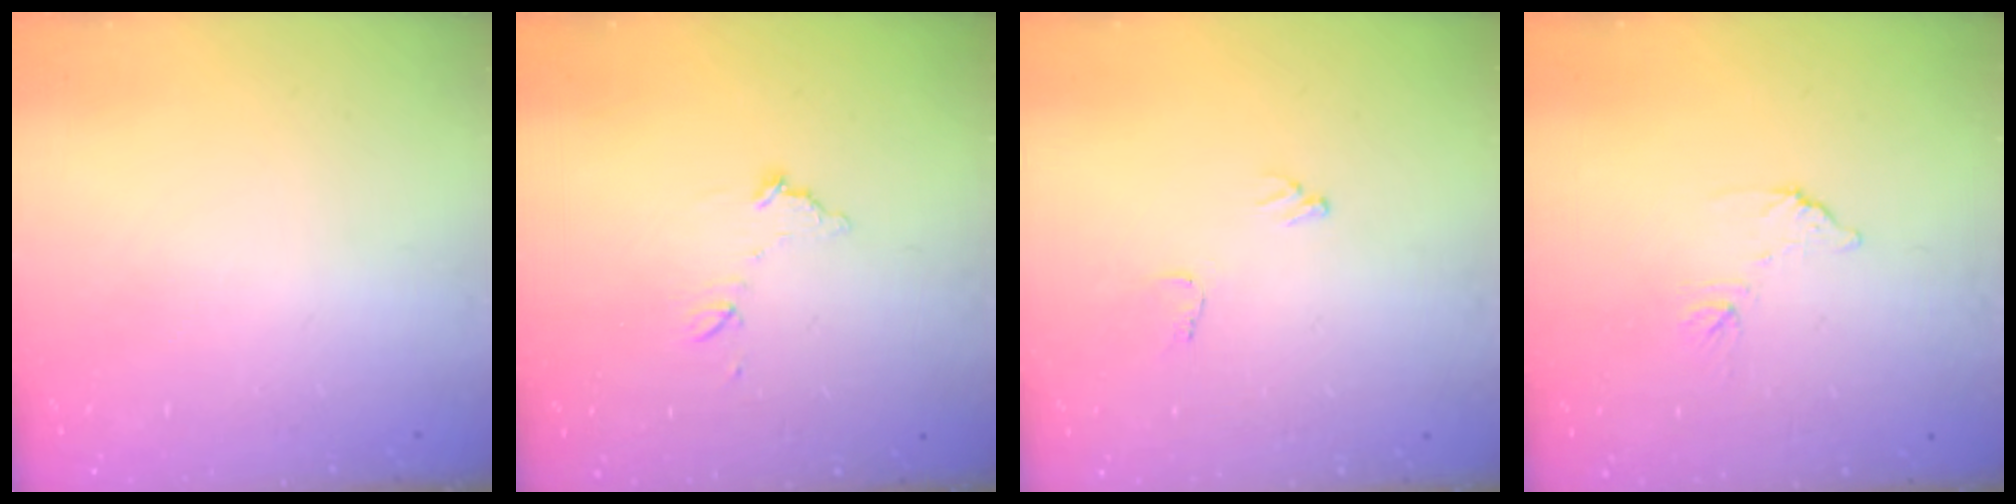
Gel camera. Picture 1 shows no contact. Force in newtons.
{"total": 7.5, "press": 7.5, "slide": 0.5}
{"total": 6.1, "press": 6.1, "slide": 0.6}
{"total": 6.6, "press": 6.6, "slide": 0.4}